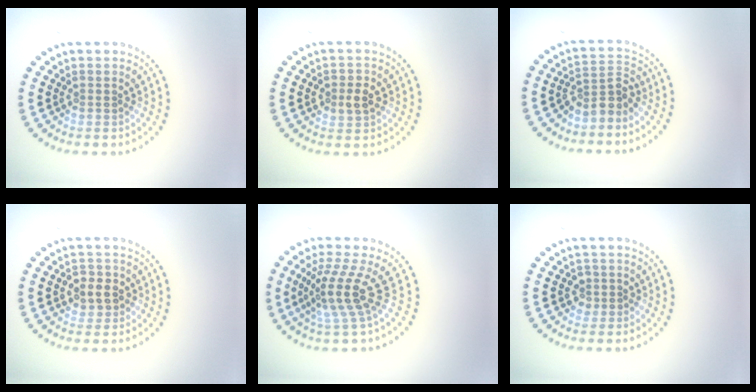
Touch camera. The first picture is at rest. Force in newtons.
{"total": 2.0, "press": 2.0, "slide": 0.2}
{"total": 2.6, "press": 2.0, "slide": 1.8}
{"total": 2.4, "press": 2.3, "slide": 0.7}
{"total": 4.0, "press": 2.7, "slide": 2.9}
{"total": 1.2, "press": 1.1, "slide": 0.6}